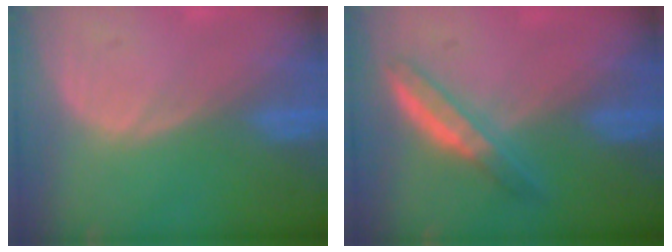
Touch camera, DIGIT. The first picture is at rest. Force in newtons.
{"total": 4.5, "press": 4.4, "slide": 0.9}